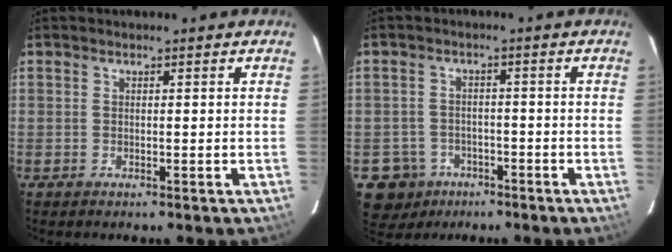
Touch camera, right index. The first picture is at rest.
{"total": 7.5, "force": [-3.9, 6.3, 1.0], "torque": [-0.046, 0.026, -0.056]}